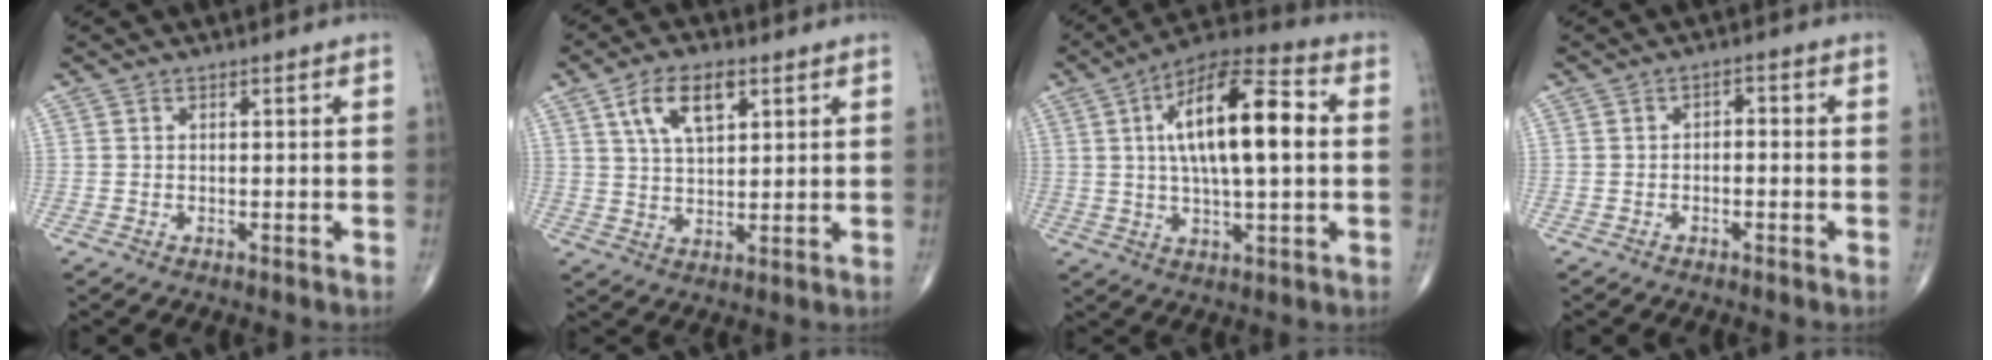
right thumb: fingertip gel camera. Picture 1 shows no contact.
{"total": 9.1, "force": [4.1, 4.4, 6.8], "torque": [-0.113, -0.011, 0.078]}
{"total": 18.1, "force": [2.7, 6.4, 16.7], "torque": [-0.276, 0.022, 0.037]}
{"total": 1.7, "force": [-0.4, 1.1, 1.3], "torque": [-0.011, 0.013, -0.013]}